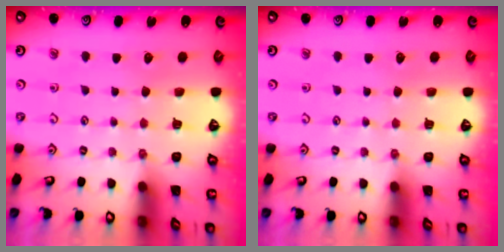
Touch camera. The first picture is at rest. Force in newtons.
{"total": 0.0}